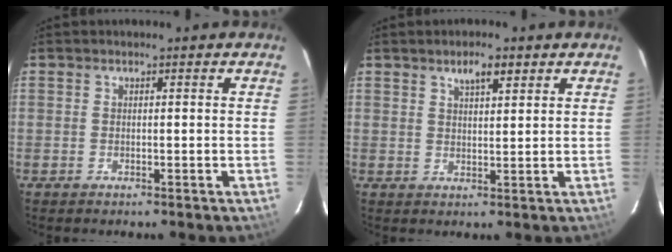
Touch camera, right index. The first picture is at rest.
{"total": 3.8, "force": [2.4, 1.3, 2.7], "torque": [-0.044, 0.006, 0.041]}